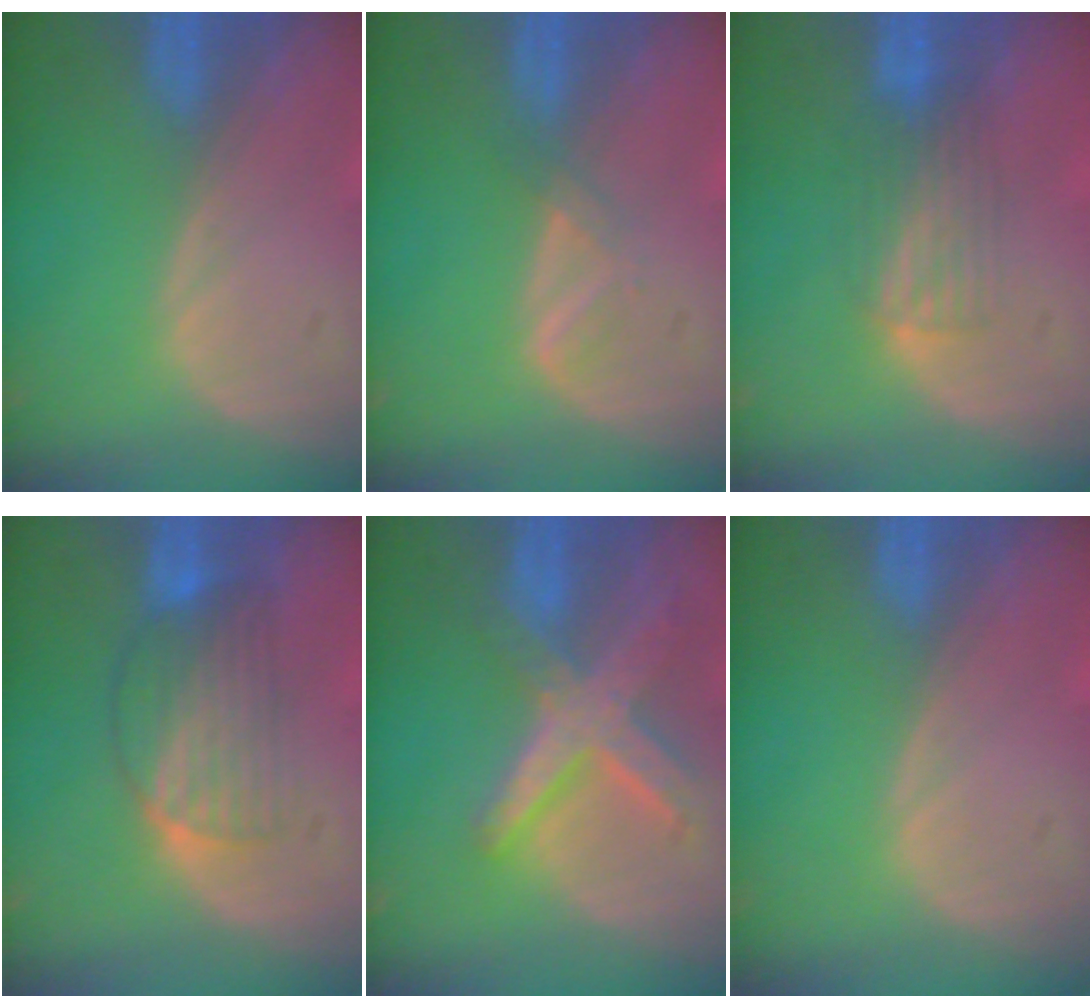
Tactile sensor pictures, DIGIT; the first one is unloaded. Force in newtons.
{"total": 1.8, "press": 1.7, "slide": 0.3}
{"total": 4.0, "press": 3.8, "slide": 1.1}
{"total": 6.5, "press": 5.9, "slide": 2.6}
{"total": 8.4, "press": 7.2, "slide": 4.3}
{"total": 0.0}